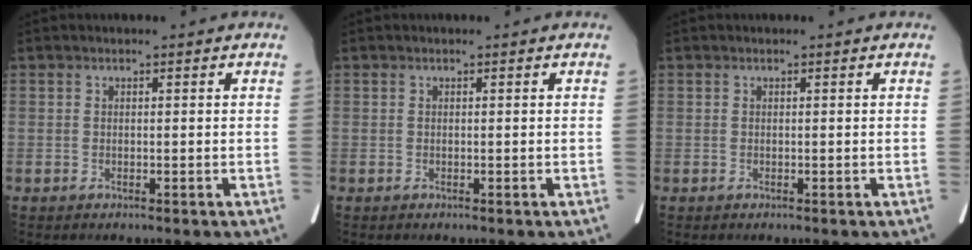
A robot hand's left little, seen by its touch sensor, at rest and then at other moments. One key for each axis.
{"total": 0.0}
{"total": 0.0}